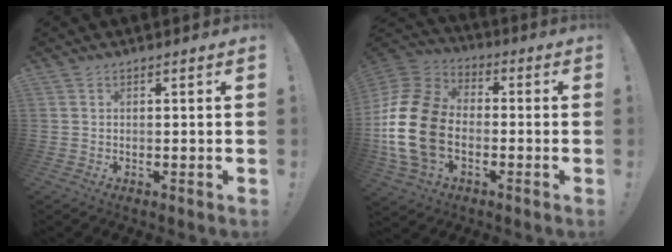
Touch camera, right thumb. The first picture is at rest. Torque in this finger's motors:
{"motor_torque": [2.39, 2.62, 1.44, -1.34, 0.55]}